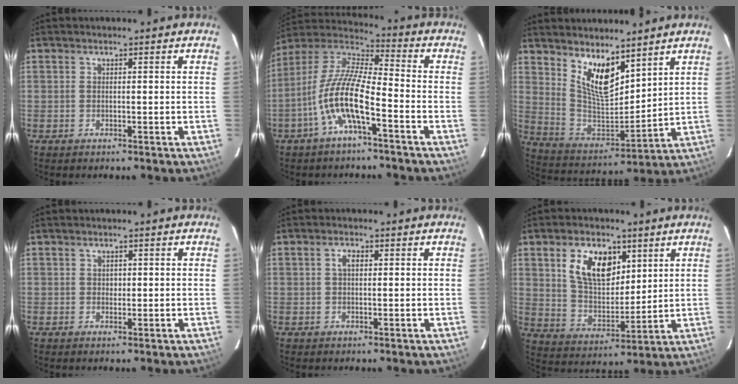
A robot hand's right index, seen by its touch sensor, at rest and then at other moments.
{"total": 12.7, "force": [-5.3, 2.7, 11.2], "torque": [-0.228, 0.002, -0.108]}
{"total": 11.8, "force": [7.6, 4.4, 7.9], "torque": [-0.144, -0.014, 0.156]}
{"total": 1.1, "force": [0.2, 1.0, 0.2], "torque": [0.001, 0.003, 0.004]}
{"total": 2.0, "force": [0.5, 1.0, 1.7], "torque": [-0.032, 0.006, 0.007]}
{"total": 12.2, "force": [5.4, 7.1, 8.4], "torque": [-0.151, 0.011, 0.108]}